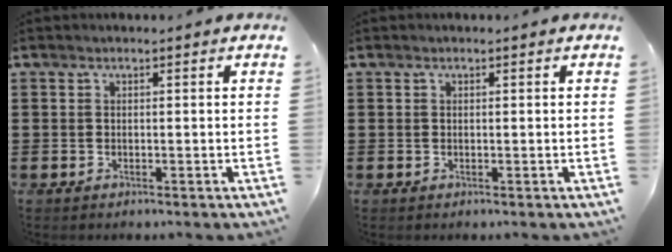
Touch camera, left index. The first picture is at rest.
{"total": 0.0}